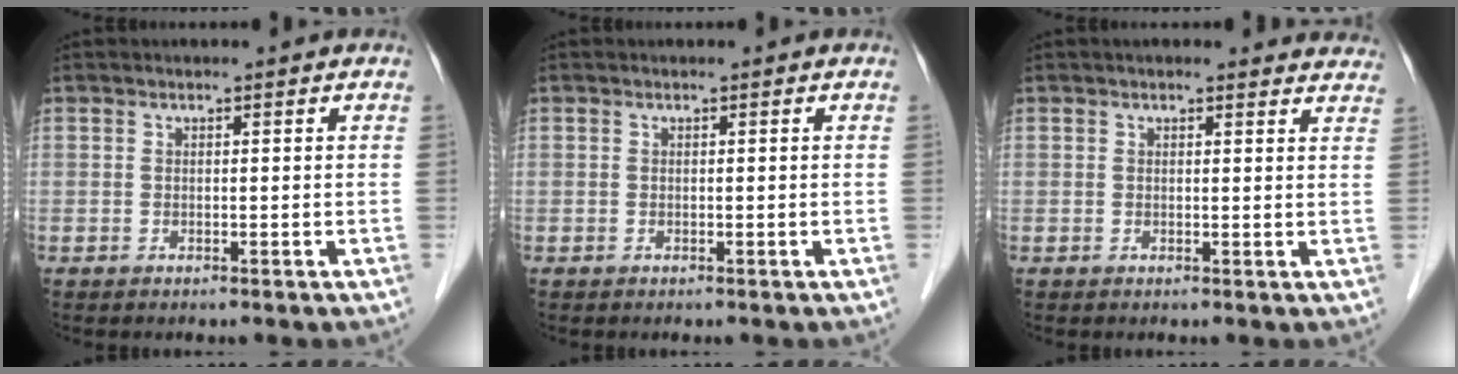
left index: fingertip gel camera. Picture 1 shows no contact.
{"total": 0.0}
{"total": 9.2, "force": [8.6, 2.1, 2.5], "torque": [-0.003, 0.008, 0.071]}